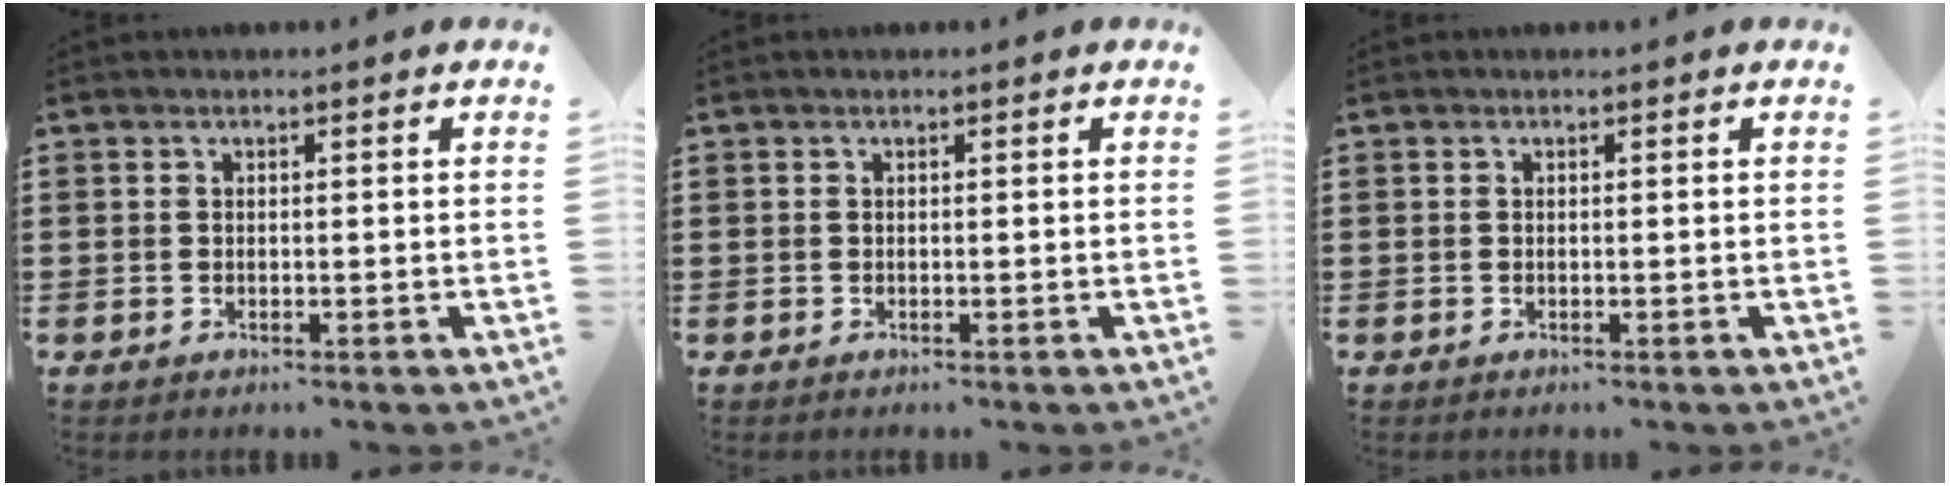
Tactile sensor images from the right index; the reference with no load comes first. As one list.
[{"total": 0.0}, {"total": 0.0}]